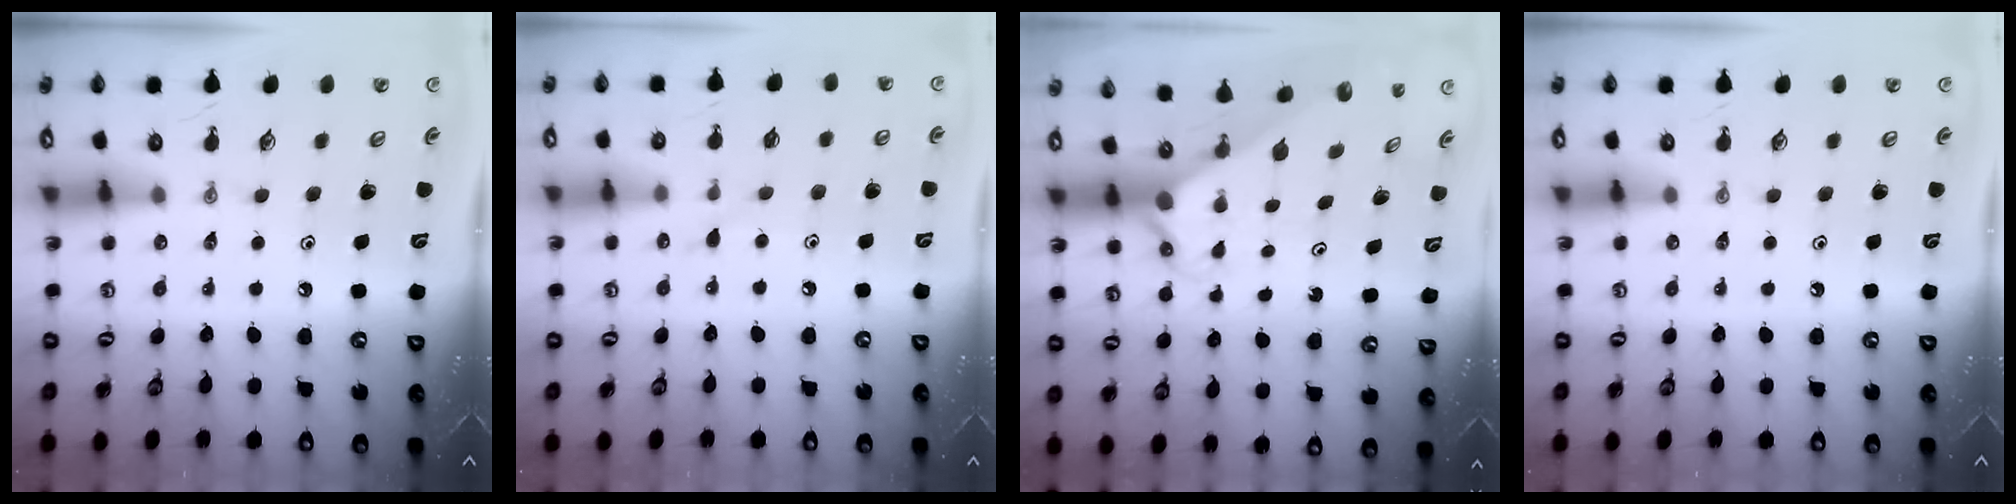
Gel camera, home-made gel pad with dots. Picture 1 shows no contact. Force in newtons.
{"total": 6.0, "press": 6.0, "slide": 0.5}
{"total": 2.2, "press": 2.2, "slide": 0.2}
{"total": 0.0}